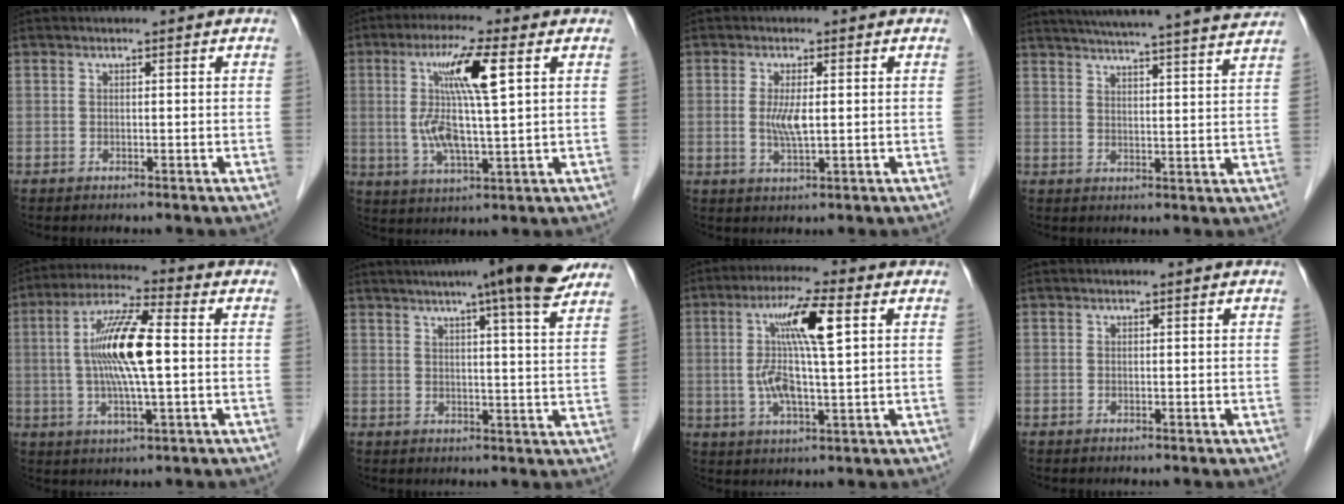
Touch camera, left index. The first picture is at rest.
{"total": 11.1, "force": [2.8, 0.4, 10.8], "torque": [-0.219, 0.001, 0.048]}
{"total": 3.5, "force": [0.3, 0.7, 3.4], "torque": [-0.076, -0.007, 0.005]}
{"total": 22.9, "force": [20.9, -0.3, 9.3], "torque": [-0.148, -0.013, 0.268]}
{"total": 11.8, "force": [0.4, 1.4, 11.7], "torque": [-0.234, 0.005, 0.003]}
{"total": 13.4, "force": [10.5, -0.1, 8.4], "torque": [-0.124, 0.007, 0.123]}
{"total": 10.6, "force": [2.4, 0.7, 10.3], "torque": [-0.206, 0.006, 0.041]}
{"total": 0.0}